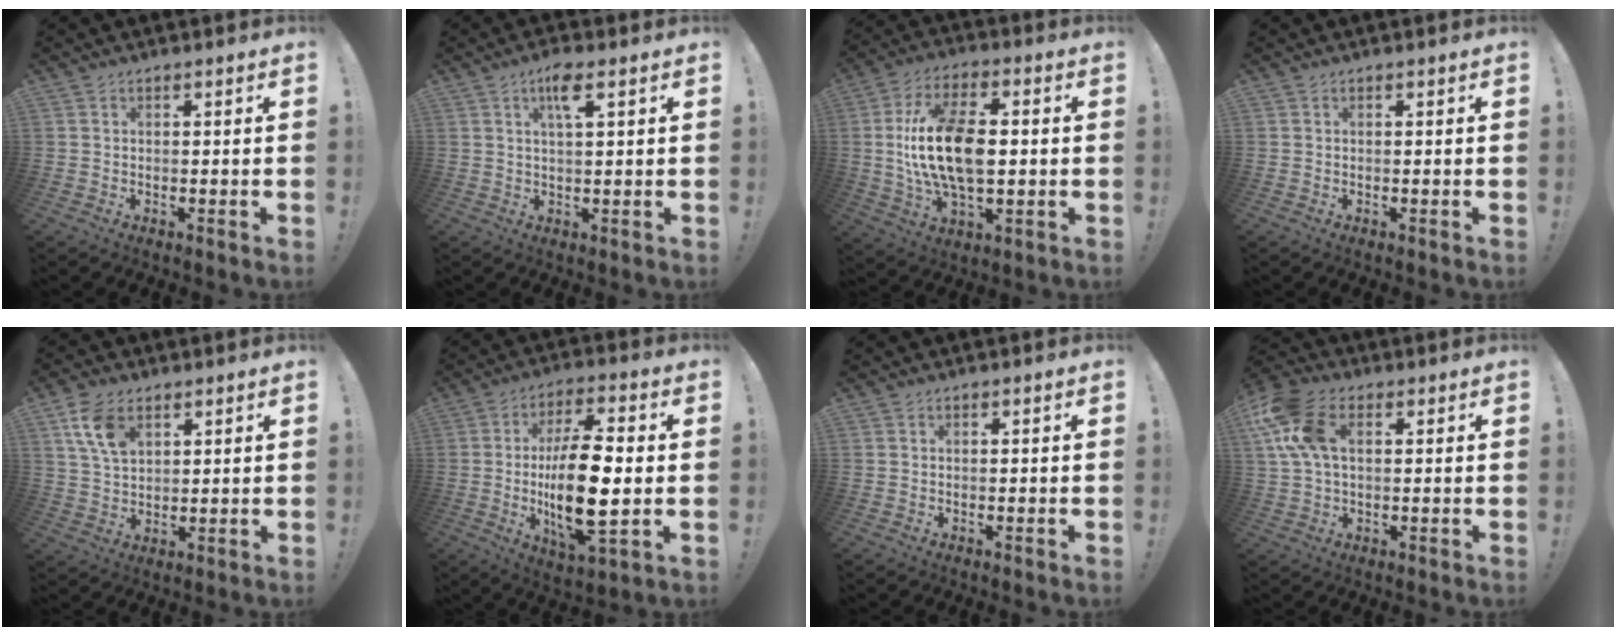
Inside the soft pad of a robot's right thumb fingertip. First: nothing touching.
{"total": 5.7, "force": [2.9, 1.1, 4.7], "torque": [-0.077, -0.002, 0.044]}
{"total": 18.5, "force": [0.3, 9.9, 15.6], "torque": [-0.292, 0.002, 0.005]}
{"total": 0.0}
{"total": 9.9, "force": [5.1, 5.8, 6.3], "torque": [-0.117, -0.011, 0.097]}
{"total": 18.8, "force": [-1.2, 6.9, 17.4], "torque": [-0.324, -0.009, -0.025]}
{"total": 0.0}
{"total": 13.4, "force": [4.1, 8.1, 9.9], "torque": [-0.205, 0.004, 0.081]}